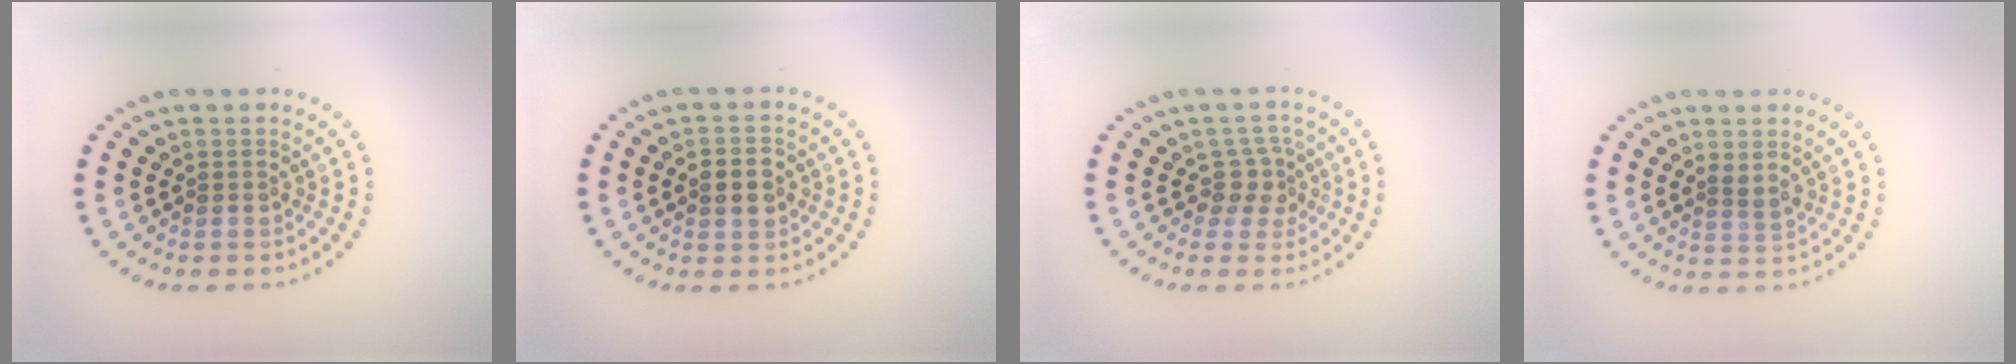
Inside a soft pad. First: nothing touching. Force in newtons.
{"total": 2.6, "press": 2.6, "slide": 0.2}
{"total": 2.3, "press": 1.7, "slide": 1.6}
{"total": 1.2, "press": 1.0, "slide": 0.7}